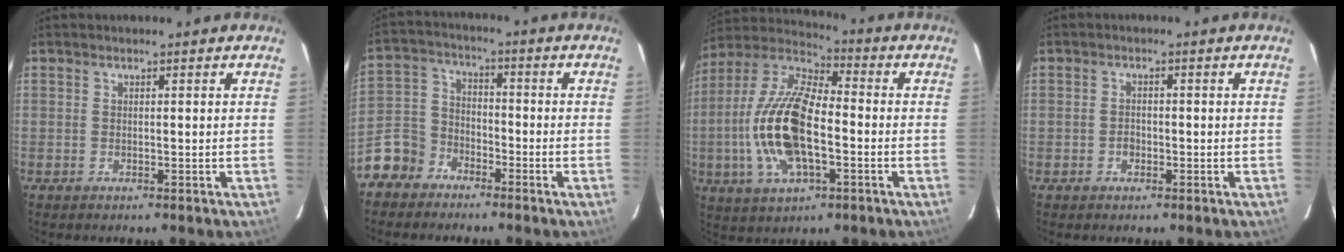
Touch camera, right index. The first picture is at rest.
{"total": 8.7, "force": [-6.0, 6.1, 1.4], "torque": [-0.048, 0.032, -0.126]}
{"total": 18.0, "force": [-3.4, 7.7, 15.9], "torque": [-0.333, 0.002, -0.070]}
{"total": 1.7, "force": [-0.7, 1.4, 0.6], "torque": [-0.011, 0.004, -0.011]}